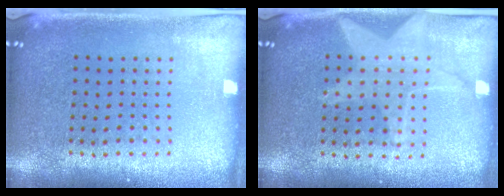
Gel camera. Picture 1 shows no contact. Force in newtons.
{"total": 1.4, "press": 1.4, "slide": 0.2}